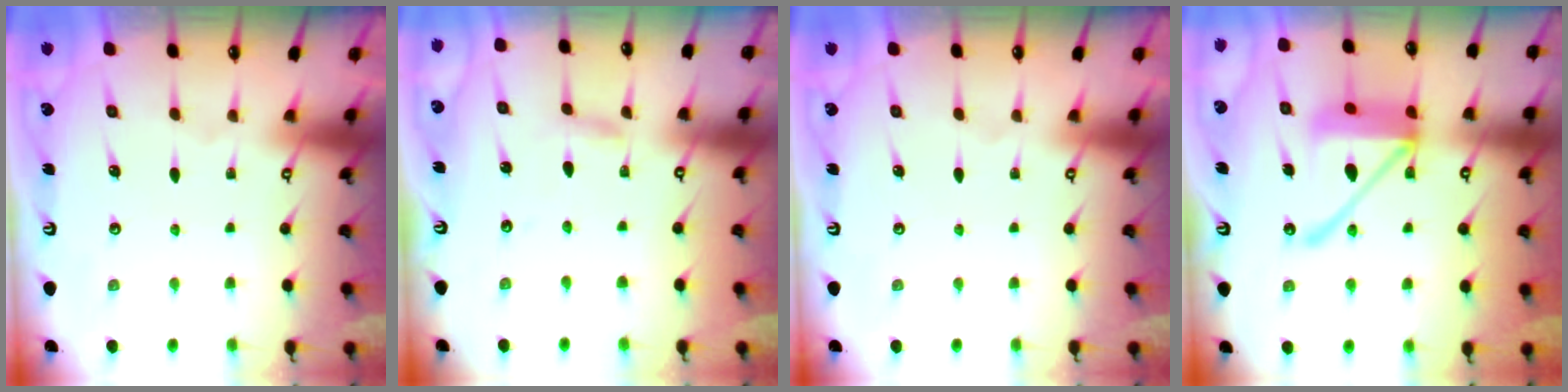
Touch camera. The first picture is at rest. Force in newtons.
{"total": 1.9, "press": 1.9, "slide": 0.1}
{"total": 0.0}
{"total": 15.1, "press": 14.9, "slide": 2.2}